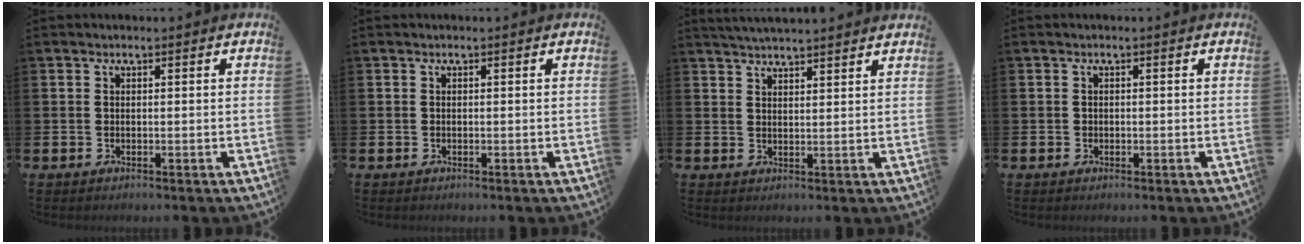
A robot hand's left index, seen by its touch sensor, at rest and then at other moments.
{"total": 0.0}
{"total": 3.6, "force": [3.6, -0.2, 0.2], "torque": [-0.010, -0.014, 0.065]}
{"total": 0.6, "force": [-0.1, 0.5, 0.1], "torque": [-0.005, 0.007, -0.003]}